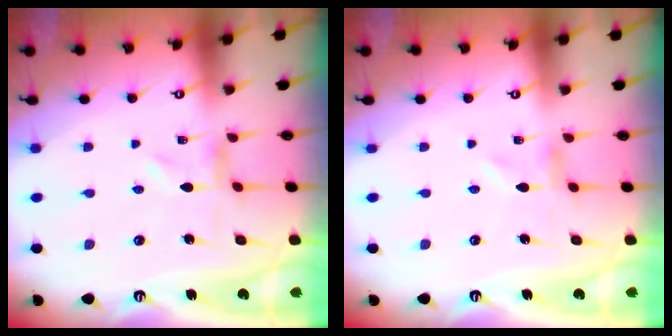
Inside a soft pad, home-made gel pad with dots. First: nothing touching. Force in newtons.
{"total": 0.0}